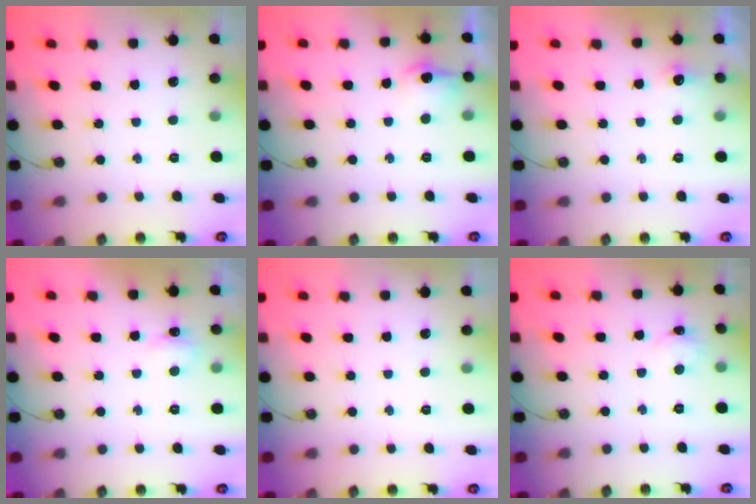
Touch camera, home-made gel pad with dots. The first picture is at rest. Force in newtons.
{"total": 8.7, "press": 8.7, "slide": 0.9}
{"total": 6.1, "press": 6.0, "slide": 1.0}
{"total": 5.2, "press": 5.1, "slide": 0.9}
{"total": 0.0}
{"total": 3.6, "press": 3.5, "slide": 0.4}